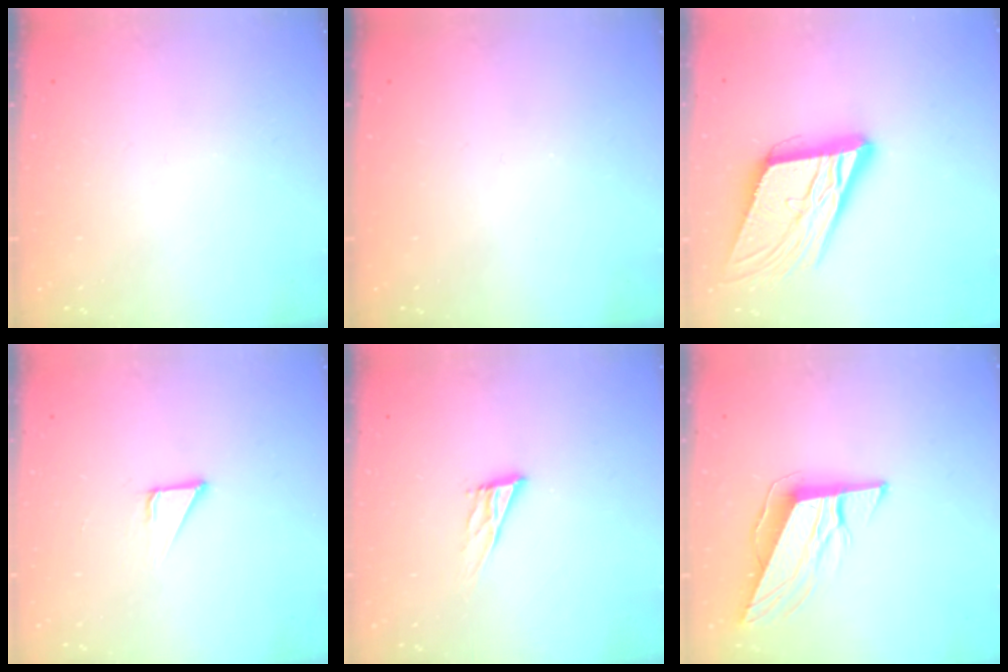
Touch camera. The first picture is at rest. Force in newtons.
{"total": 0.0}
{"total": 17.9, "press": 17.6, "slide": 3.3}
{"total": 2.1, "press": 2.1, "slide": 0.1}
{"total": 9.3, "press": 9.0, "slide": 2.5}
{"total": 10.3, "press": 10.2, "slide": 1.9}